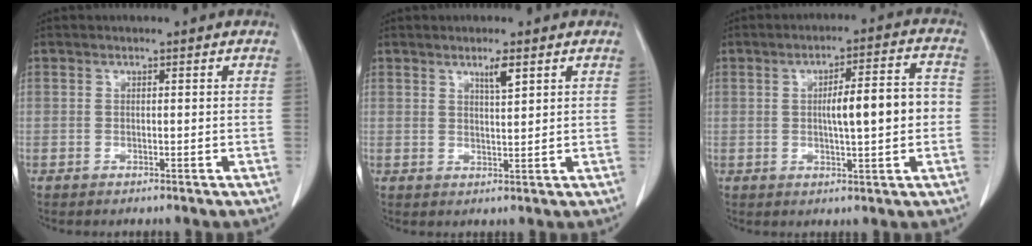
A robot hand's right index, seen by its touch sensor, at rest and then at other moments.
{"total": 2.9, "force": [1.8, 0.2, 2.3], "torque": [-0.042, -0.005, 0.032]}
{"total": 9.0, "force": [-0.2, 1.4, 8.9], "torque": [-0.130, 0.019, 0.000]}